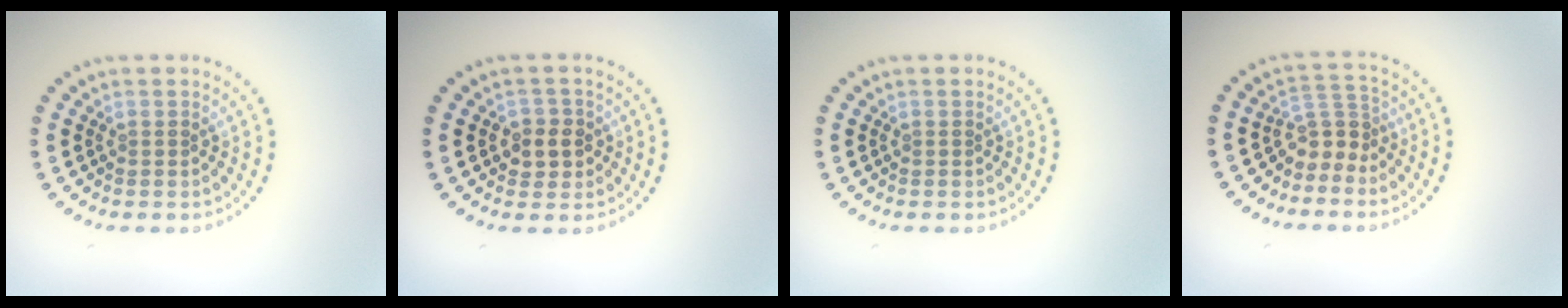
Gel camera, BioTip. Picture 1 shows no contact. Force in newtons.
{"total": 2.2, "press": 2.0, "slide": 0.8}
{"total": 0.0}
{"total": 2.7, "press": 1.9, "slide": 2.0}